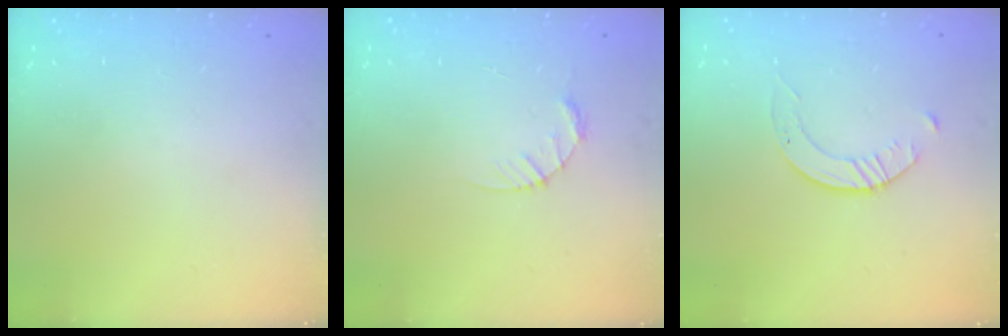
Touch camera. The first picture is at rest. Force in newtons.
{"total": 3.7, "press": 3.6, "slide": 0.4}
{"total": 2.7, "press": 2.7, "slide": 0.3}